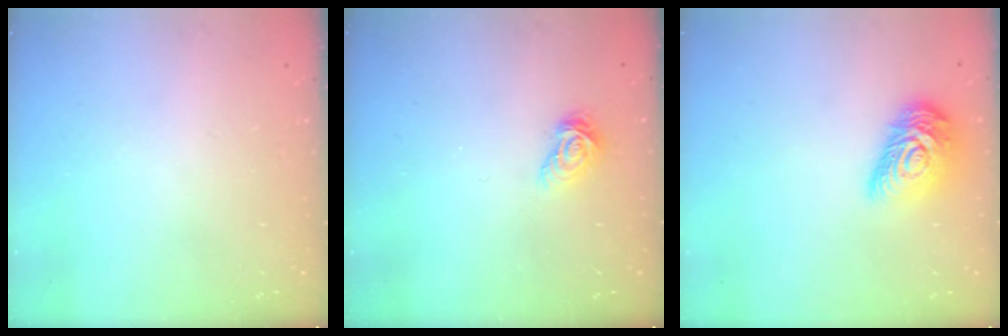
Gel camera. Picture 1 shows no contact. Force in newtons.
{"total": 6.0, "press": 6.0, "slide": 0.4}
{"total": 14.0, "press": 14.0, "slide": 0.7}